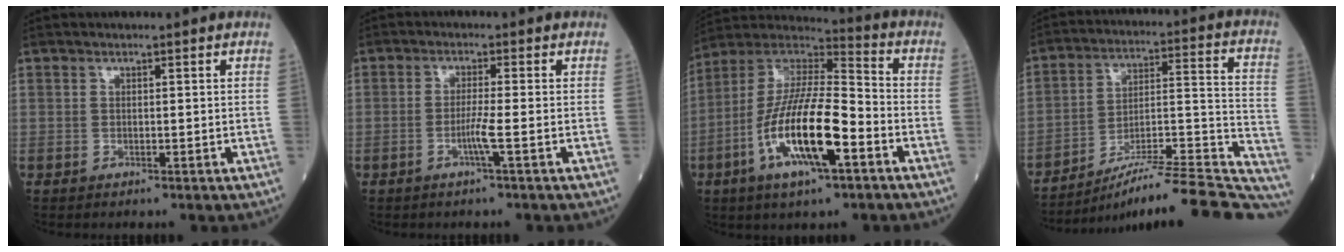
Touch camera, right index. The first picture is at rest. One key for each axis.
{"total": 2.8, "fx": -1.0, "fy": -0.7, "fz": 2.5, "tx": -0.053, "ty": -0.004, "tz": -0.021}
{"total": 17.0, "fx": -6.0, "fy": 3.6, "fz": 15.6, "tx": -0.309, "ty": -0.006, "tz": -0.109}
{"total": 25.5, "fx": -22.1, "fy": 1.4, "fz": 12.5, "tx": -0.114, "ty": 0.011, "tz": -0.319}